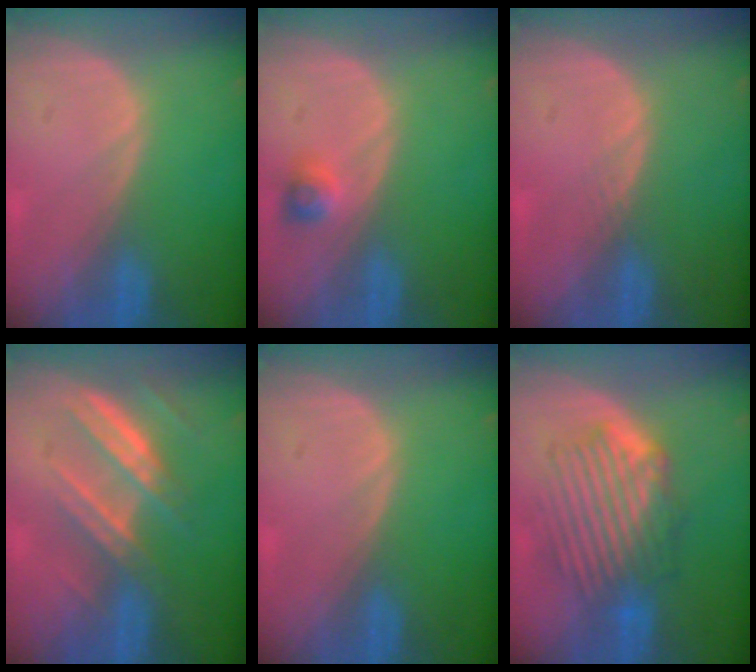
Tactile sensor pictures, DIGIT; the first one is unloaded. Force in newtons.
{"total": 2.3, "press": 2.2, "slide": 0.3}
{"total": 0.7, "press": 0.6, "slide": 0.3}
{"total": 7.9, "press": 7.0, "slide": 3.7}
{"total": 0.0}
{"total": 9.0, "press": 8.4, "slide": 3.3}